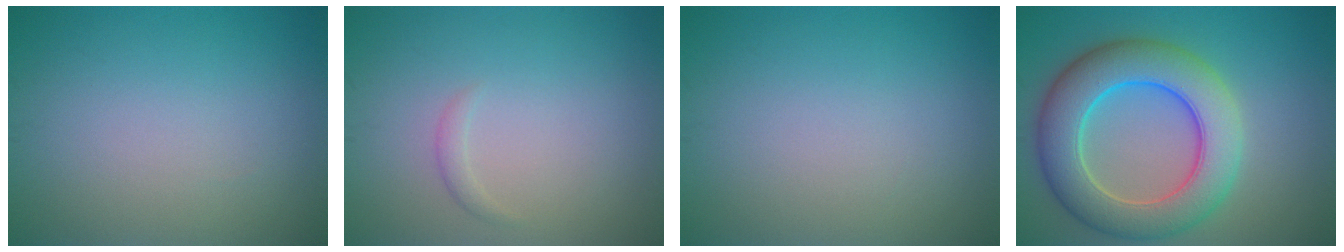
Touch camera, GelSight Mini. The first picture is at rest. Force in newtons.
{"total": 0.8, "press": 0.8, "slide": 0.1}
{"total": 0.0}
{"total": 9.3, "press": 9.3, "slide": 0.3}